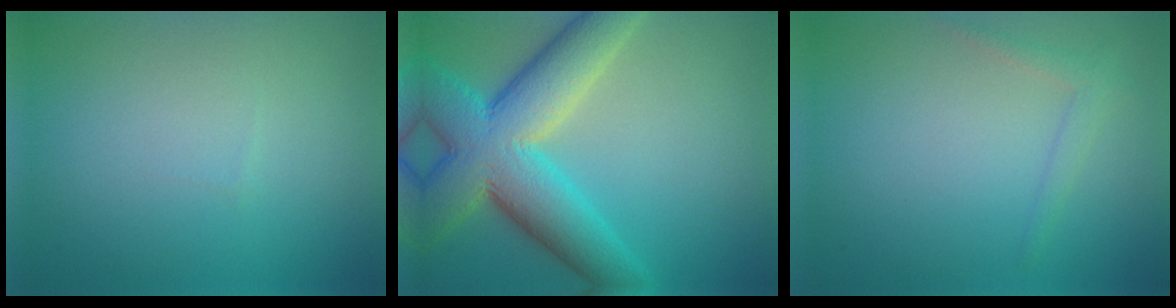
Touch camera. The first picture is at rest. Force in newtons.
{"total": 11.5, "press": 11.5, "slide": 0.8}
{"total": 1.2, "press": 1.2, "slide": 0.1}